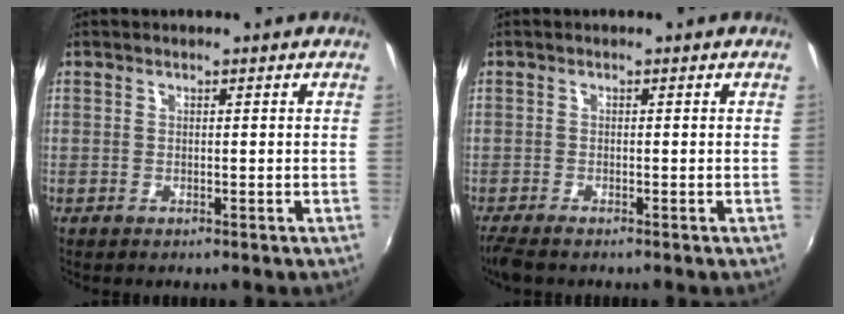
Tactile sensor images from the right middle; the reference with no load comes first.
{"total": 3.9, "force": [-3.1, 0.7, 2.2], "torque": [-0.050, -0.021, -0.059]}